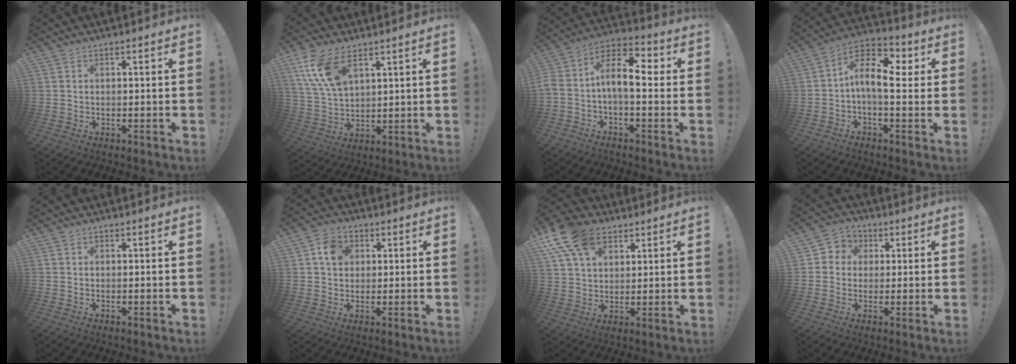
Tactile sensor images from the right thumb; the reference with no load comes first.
{"total": 12.4, "force": [6.8, 6.3, 8.2], "torque": [-0.174, -0.018, 0.130]}
{"total": 11.5, "force": [-0.1, 5.8, 9.9], "torque": [-0.198, 0.014, -0.006]}
{"total": 12.6, "force": [1.2, 6.0, 11.0], "torque": [-0.199, 0.014, 0.019]}
{"total": 0.0}
{"total": 7.1, "force": [2.1, 5.9, 3.3], "torque": [-0.050, 0.005, 0.040]}
{"total": 14.9, "force": [7.9, 9.5, 8.2], "torque": [-0.153, -0.027, 0.152]}
{"total": 5.7, "force": [-0.3, 5.5, 1.4], "torque": [-0.013, 0.009, -0.002]}